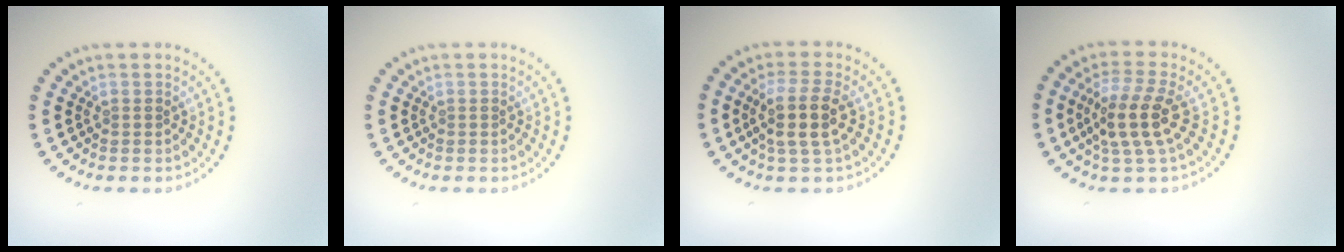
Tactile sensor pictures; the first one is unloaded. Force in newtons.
{"total": 0.0}
{"total": 3.4, "press": 3.0, "slide": 1.7}
{"total": 4.2, "press": 3.7, "slide": 2.1}